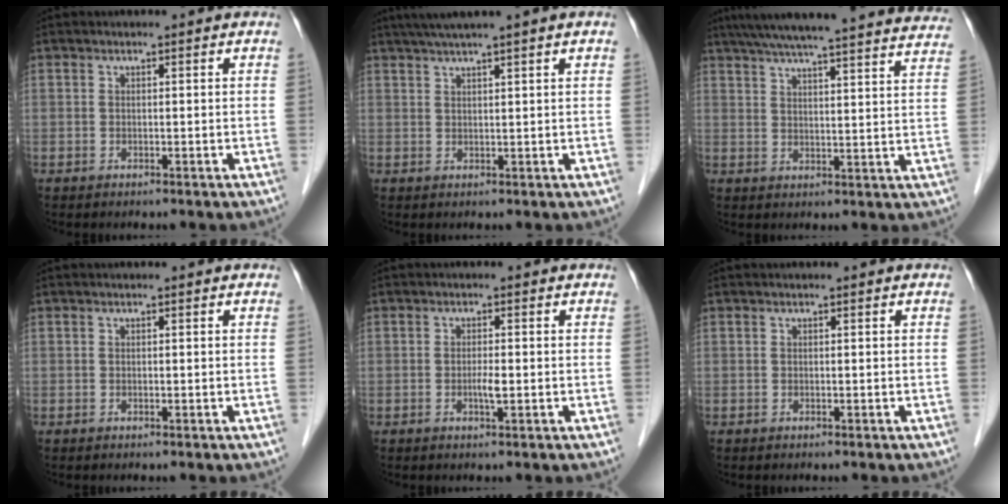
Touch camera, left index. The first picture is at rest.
{"total": 6.1, "force": [4.5, -1.1, 4.0], "torque": [-0.064, 0.029, 0.076]}
{"total": 31.1, "force": [28.3, 2.0, 12.7], "torque": [-0.208, -0.031, 0.348]}
{"total": 0.0}
{"total": 1.8, "force": [-0.4, 0.2, 1.7], "torque": [-0.032, -0.001, -0.008]}
{"total": 0.0}